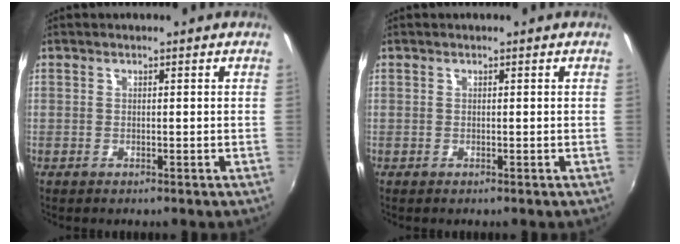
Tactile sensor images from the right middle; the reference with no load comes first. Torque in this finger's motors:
{"motor_torque": [-0.05, -0.09, 0.06, 0.00]}